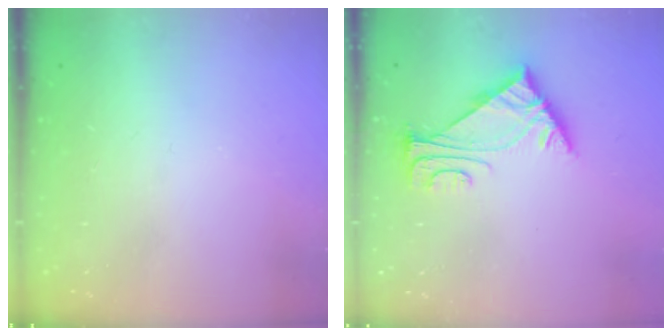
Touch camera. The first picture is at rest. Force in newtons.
{"total": 5.4, "press": 5.3, "slide": 1.1}